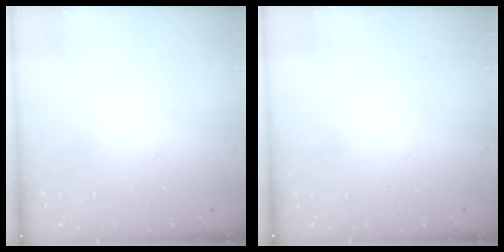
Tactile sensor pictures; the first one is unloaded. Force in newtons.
{"total": 0.0}